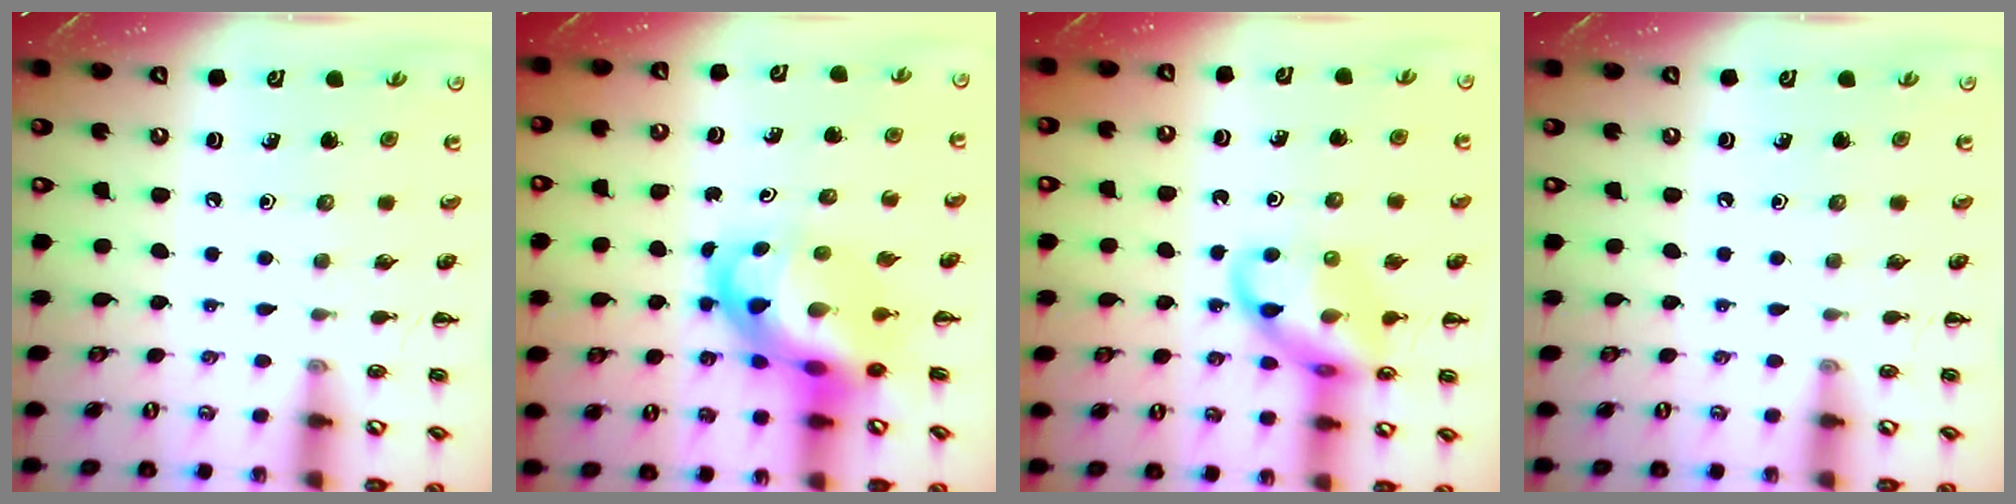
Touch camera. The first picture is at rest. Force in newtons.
{"total": 10.7, "press": 10.2, "slide": 3.0}
{"total": 13.2, "press": 13.1, "slide": 1.5}
{"total": 0.0}